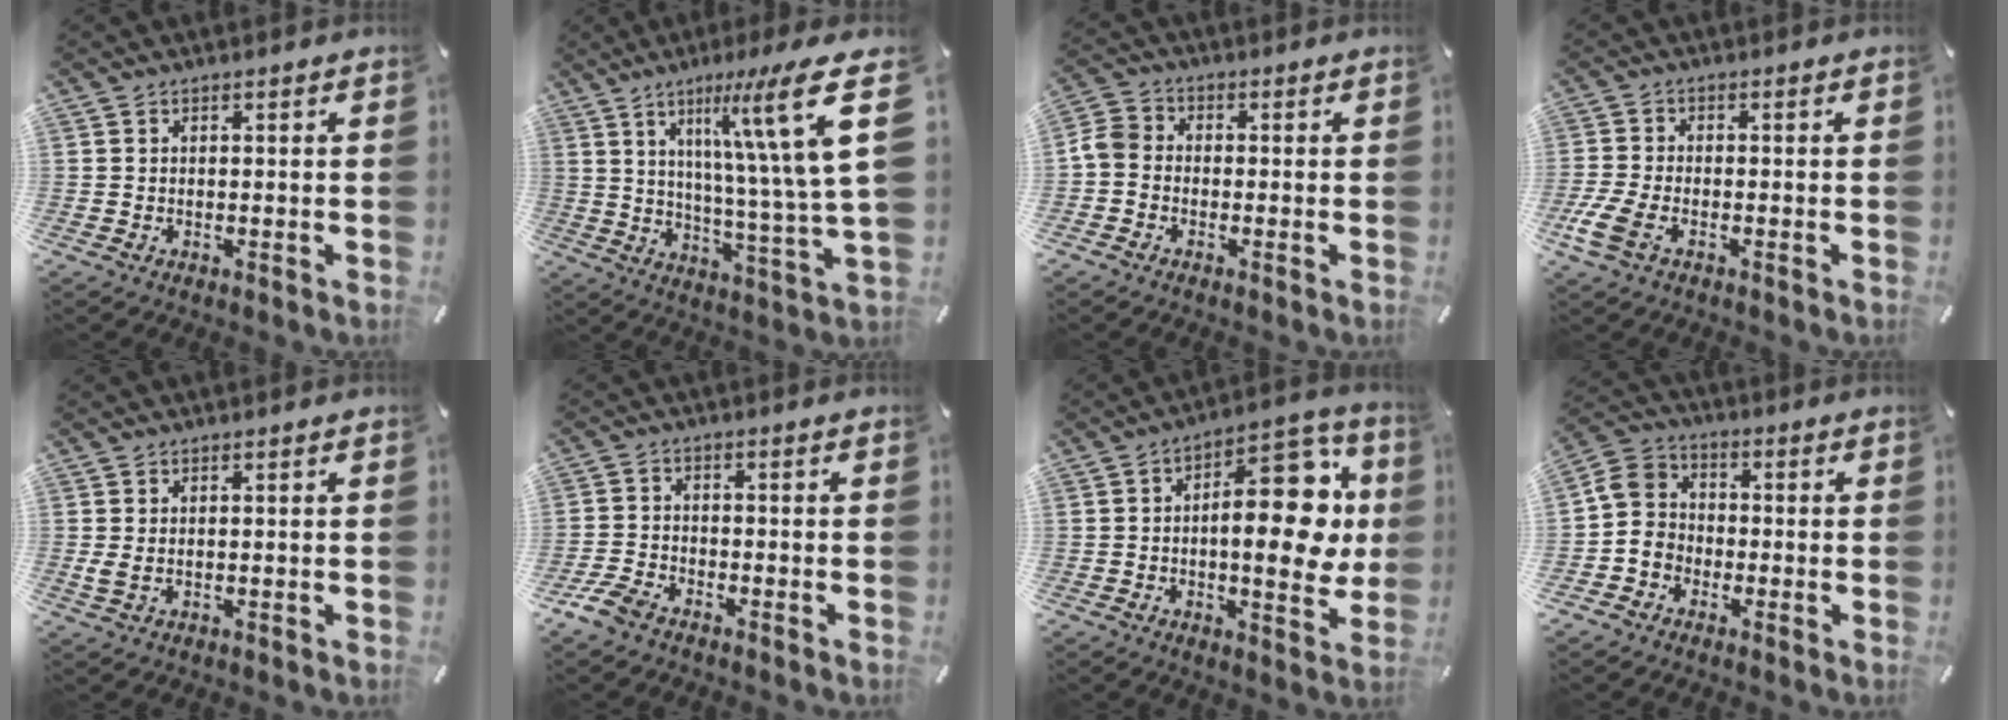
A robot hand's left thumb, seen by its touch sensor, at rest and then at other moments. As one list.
[{"total": 25.0, "force": [10.3, 4.5, 22.4], "torque": [-0.330, -0.062, 0.153]}, {"total": 4.5, "force": [-1.6, 3.7, 2.2], "torque": [-0.058, 0.010, -0.032]}, {"total": 5.8, "force": [-2.7, 3.0, 4.1], "torque": [-0.104, -0.003, -0.053]}, {"total": 1.8, "force": [0.1, 1.1, 1.4], "torque": [-0.028, -0.006, 0.000]}, {"total": 4.7, "force": [-3.6, 2.2, 2.1], "torque": [-0.058, 0.012, -0.073]}, {"total": 20.1, "force": [2.8, 9.9, 17.2], "torque": [-0.217, -0.026, 0.045]}, {"total": 7.2, "force": [-2.5, 6.5, 1.6], "torque": [-0.048, 0.028, -0.049]}]